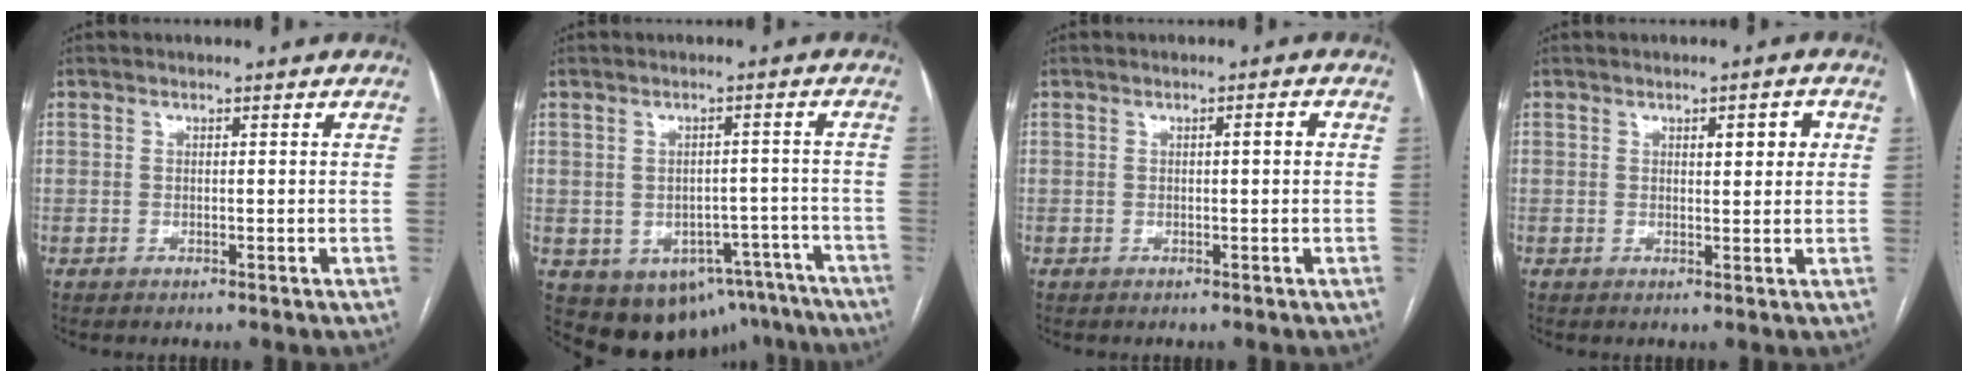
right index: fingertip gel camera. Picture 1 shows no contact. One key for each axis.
{"total": 13.9, "fx": -8.6, "fy": 9.4, "fz": 5.5, "tx": -0.072, "ty": 0.027, "tz": -0.095}
{"total": 1.3, "fx": 0.1, "fy": 0.2, "fz": 1.3, "tx": -0.017, "ty": 0.005, "tz": 0.001}
{"total": 3.1, "fx": 1.0, "fy": 1.0, "fz": 2.7, "tx": -0.035, "ty": 0.005, "tz": 0.015}